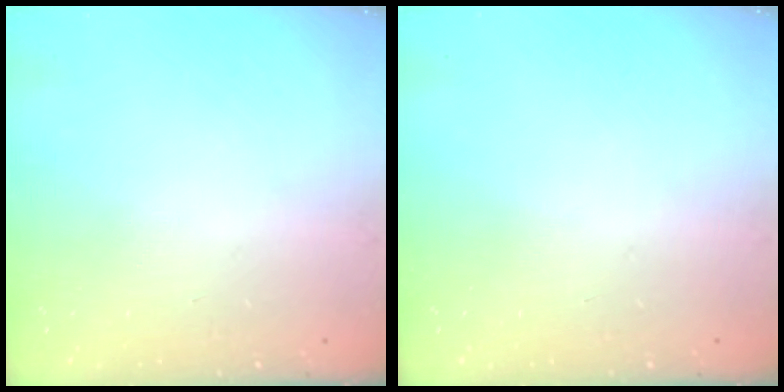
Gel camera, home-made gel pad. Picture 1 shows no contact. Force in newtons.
{"total": 0.0}